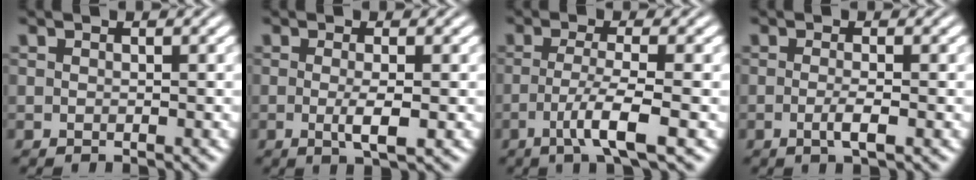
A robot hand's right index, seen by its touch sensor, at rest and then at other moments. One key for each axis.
{"total": 2.4, "fx": -0.6, "fy": -0.2, "fz": 2.3, "tx": -0.040, "ty": -0.011, "tz": -0.005}
{"total": 4.1, "fx": -1.6, "fy": -0.3, "fz": 3.7, "tx": -0.070, "ty": -0.019, "tz": -0.017}
{"total": 1.8, "fx": -0.9, "fy": -0.2, "fz": 1.6, "tx": -0.029, "ty": -0.007, "tz": -0.013}